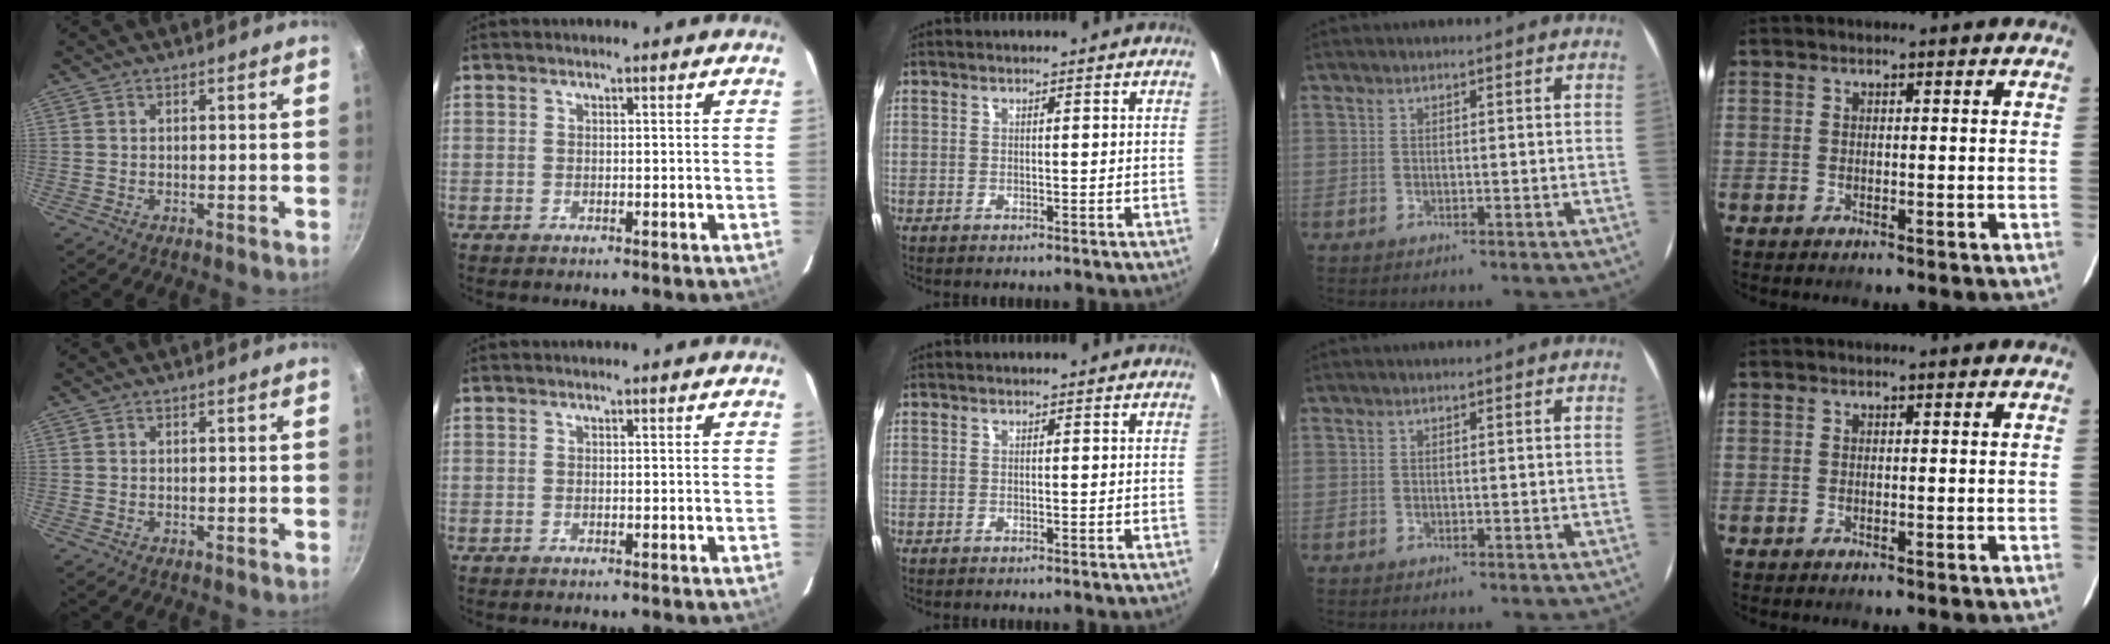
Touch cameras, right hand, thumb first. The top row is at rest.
{}